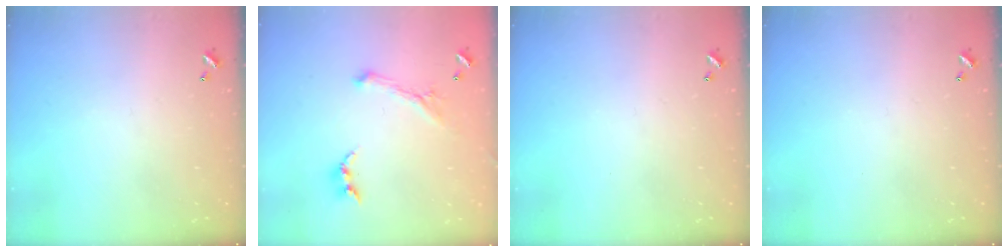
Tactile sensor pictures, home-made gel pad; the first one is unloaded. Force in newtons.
{"total": 0.0}
{"total": 0.0}
{"total": 0.0}